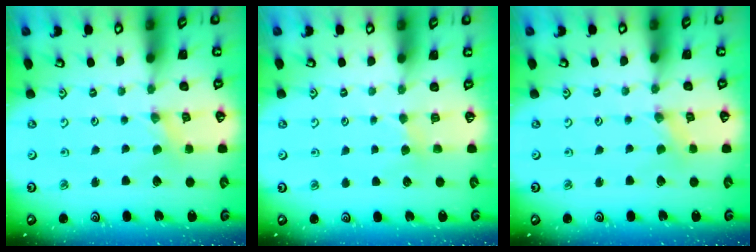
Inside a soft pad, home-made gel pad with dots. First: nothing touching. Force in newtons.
{"total": 2.9, "press": 2.9, "slide": 0.3}
{"total": 0.0}